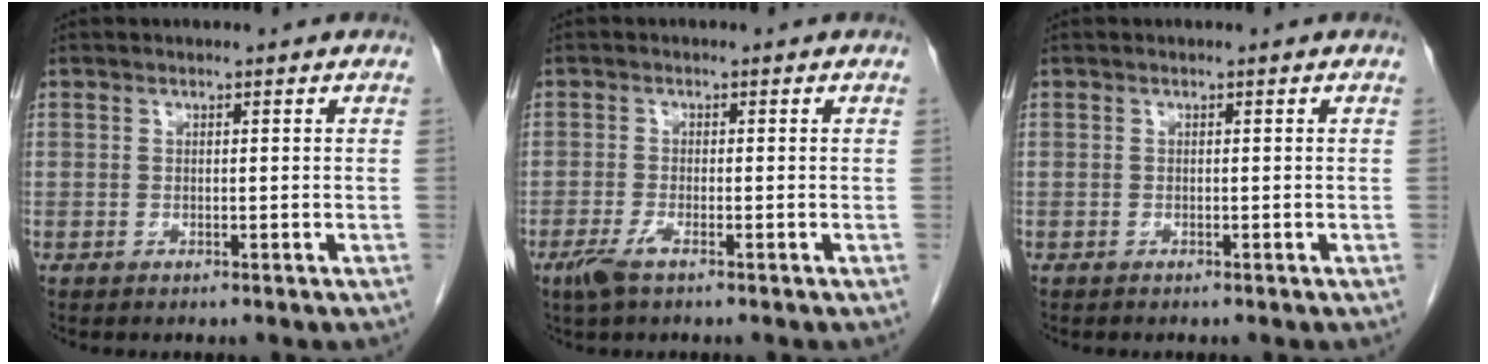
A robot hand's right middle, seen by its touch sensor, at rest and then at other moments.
{"total": 2.6, "force": [-1.6, 0.3, 2.1], "torque": [-0.051, -0.008, -0.034]}
{"total": 0.0}